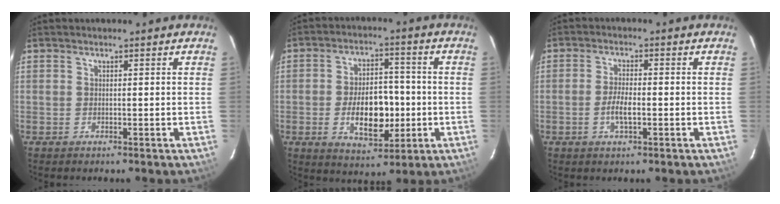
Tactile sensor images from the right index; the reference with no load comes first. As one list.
[{"total": 11.5, "force": [-2.4, 6.4, 9.3], "torque": [-0.166, 0.008, -0.024]}, {"total": 3.8, "force": [-1.2, 1.2, 3.4], "torque": [-0.069, -0.003, -0.023]}]